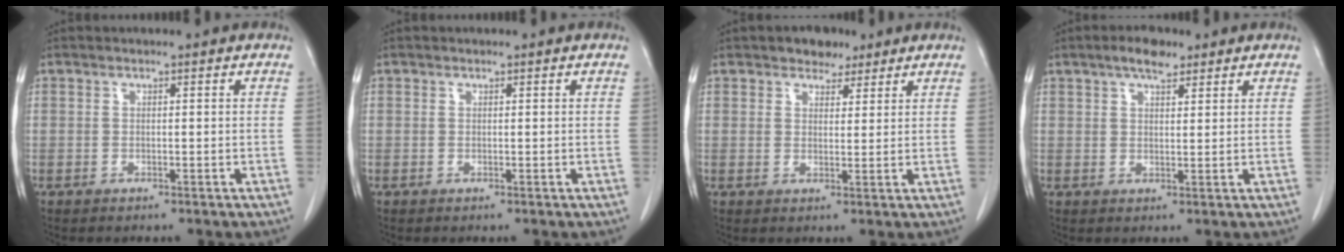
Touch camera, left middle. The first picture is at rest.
{"total": 0.0}
{"total": 4.0, "force": [3.0, 2.2, 1.4], "torque": [-0.020, 0.006, 0.050]}
{"total": 4.3, "force": [3.1, 1.6, 2.6], "torque": [-0.048, 0.007, 0.051]}